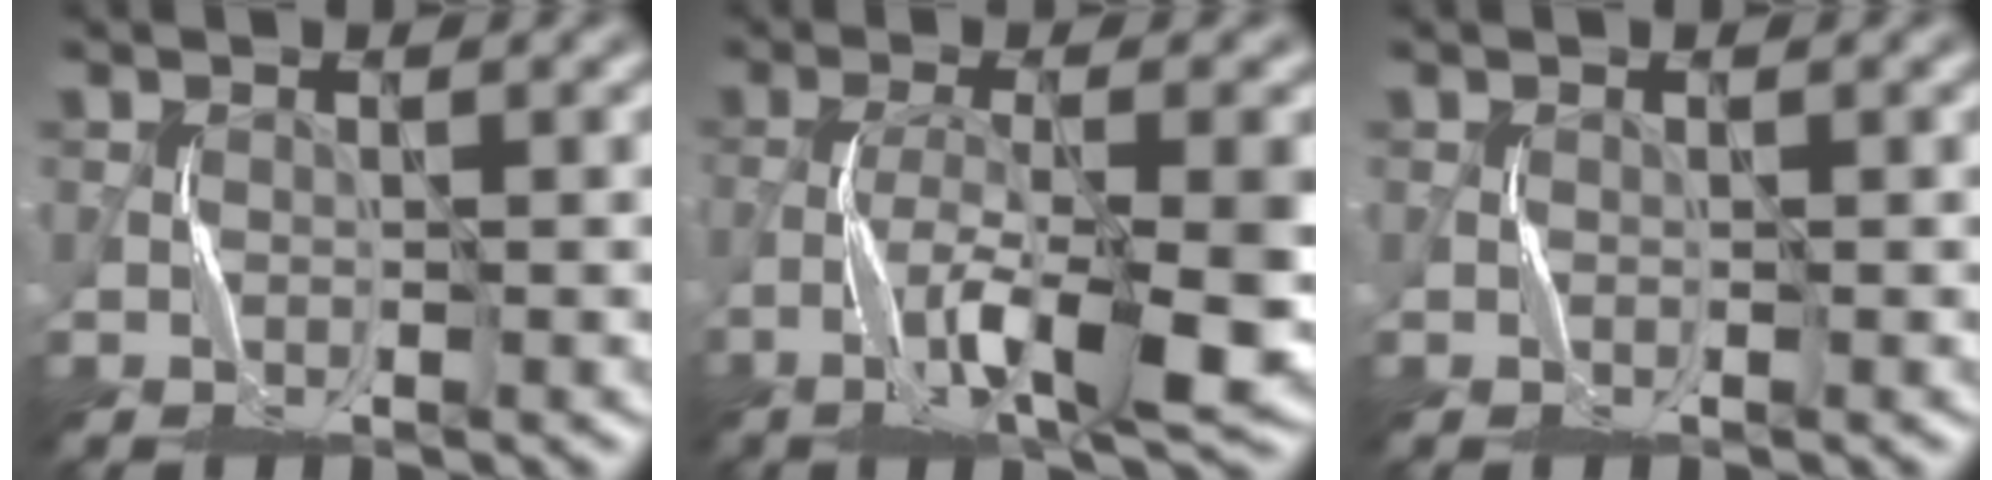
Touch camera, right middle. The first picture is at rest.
{"total": 8.5, "force": [-3.4, 1.7, 7.6], "torque": [-0.138, 0.001, -0.062]}
{"total": 0.0}